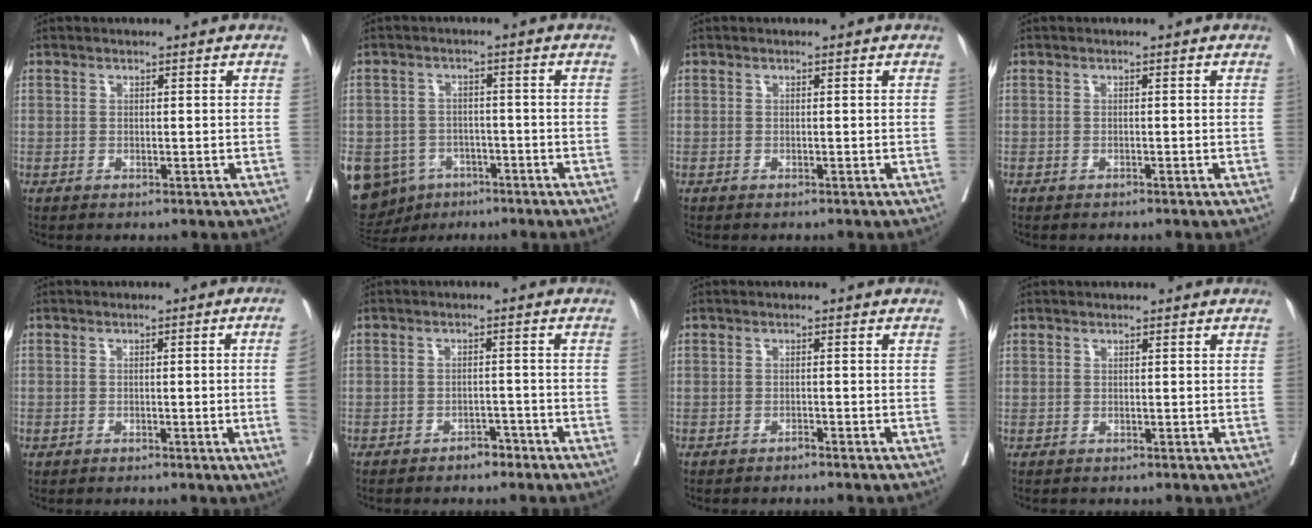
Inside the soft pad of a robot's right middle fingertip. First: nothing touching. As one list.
[{"total": 17.1, "force": [-8.4, 13.4, 6.5], "torque": [-0.188, 0.005, -0.115]}, {"total": 1.4, "force": [-1.3, 0.3, 0.6], "torque": [-0.006, -0.001, -0.018]}, {"total": 1.1, "force": [-1.0, 0.2, 0.4], "torque": [-0.006, 0.000, -0.016]}, {"total": 4.3, "force": [-1.0, -0.8, 4.2], "torque": [-0.045, 0.000, -0.015]}, {"total": 3.2, "force": [-2.6, 1.3, 1.3], "torque": [-0.014, 0.005, -0.038]}, {"total": 1.5, "force": [-1.4, 0.0, 0.5], "torque": [-0.005, 0.001, -0.019]}, {"total": 0.6, "force": [-0.1, 0.6, -0.1], "torque": [0.008, 0.005, -0.006]}]